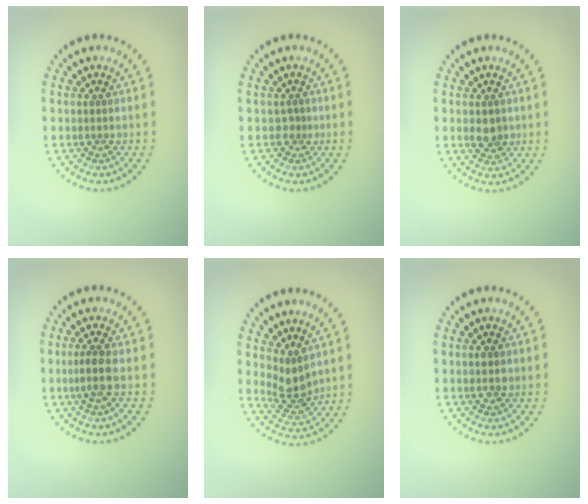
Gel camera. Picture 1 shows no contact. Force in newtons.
{"total": 0.6, "press": 0.3, "slide": 0.5}
{"total": 1.8, "press": 1.8, "slide": 0.3}
{"total": 2.0, "press": 1.8, "slide": 1.0}
{"total": 2.8, "press": 2.1, "slide": 1.8}
{"total": 1.6, "press": 1.6, "slide": 0.1}